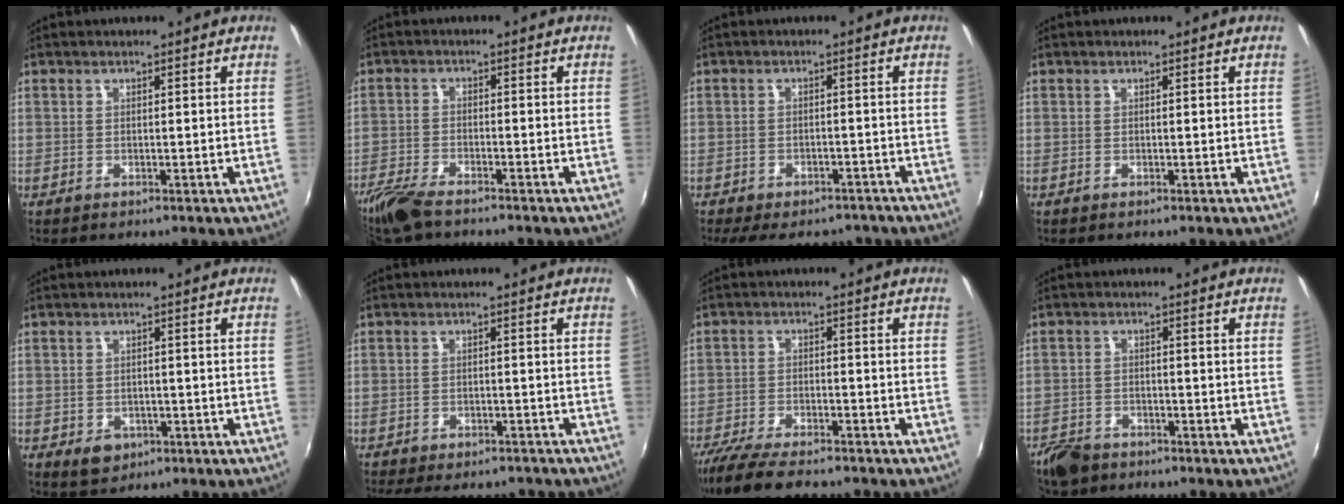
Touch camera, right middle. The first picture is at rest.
{"total": 7.9, "force": [-6.4, 2.2, 4.0], "torque": [-0.110, -0.024, -0.128]}
{"total": 11.2, "force": [-8.9, 5.1, 4.6], "torque": [-0.101, -0.006, -0.119]}
{"total": 0.0}
{"total": 3.9, "force": [-1.8, 3.0, 1.7], "torque": [-0.036, -0.004, -0.018]}
{"total": 11.4, "force": [-9.4, 4.3, 4.7], "torque": [-0.109, -0.010, -0.132]}
{"total": 12.8, "force": [-10.8, 3.0, 6.2], "torque": [-0.144, -0.035, -0.183]}
{"total": 6.2, "force": [-4.8, 3.5, 1.7], "torque": [-0.060, 0.004, -0.085]}